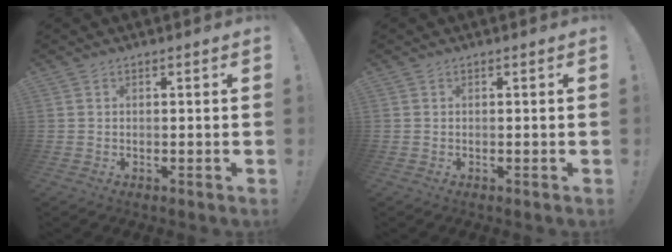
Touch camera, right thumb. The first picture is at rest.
{"total": 0.0}